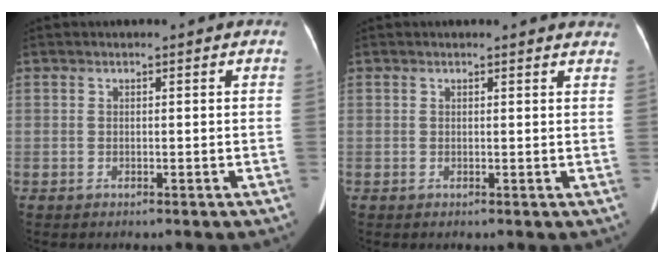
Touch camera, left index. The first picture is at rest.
{"total": 4.3, "force": [4.1, 0.8, 0.6], "torque": [-0.003, -0.008, 0.022]}